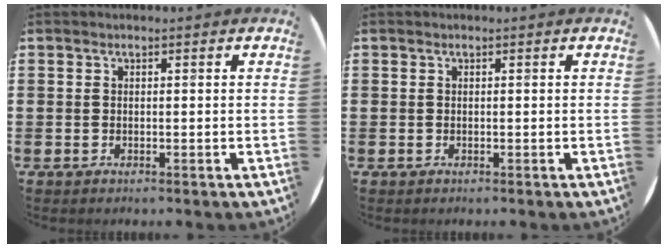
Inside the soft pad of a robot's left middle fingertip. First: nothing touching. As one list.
[{"total": 0.0}]